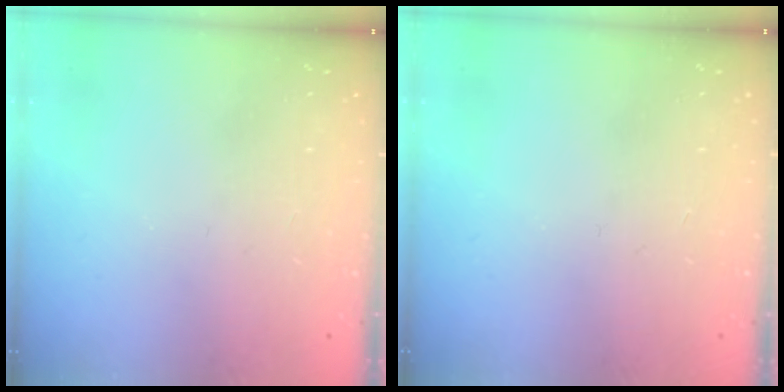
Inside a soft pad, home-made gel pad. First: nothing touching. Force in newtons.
{"total": 0.0}